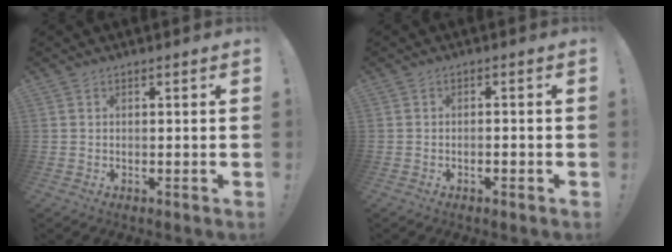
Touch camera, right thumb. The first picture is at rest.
{"total": 1.3, "force": [-0.9, 0.1, 0.9], "torque": [-0.017, 0.002, -0.015]}